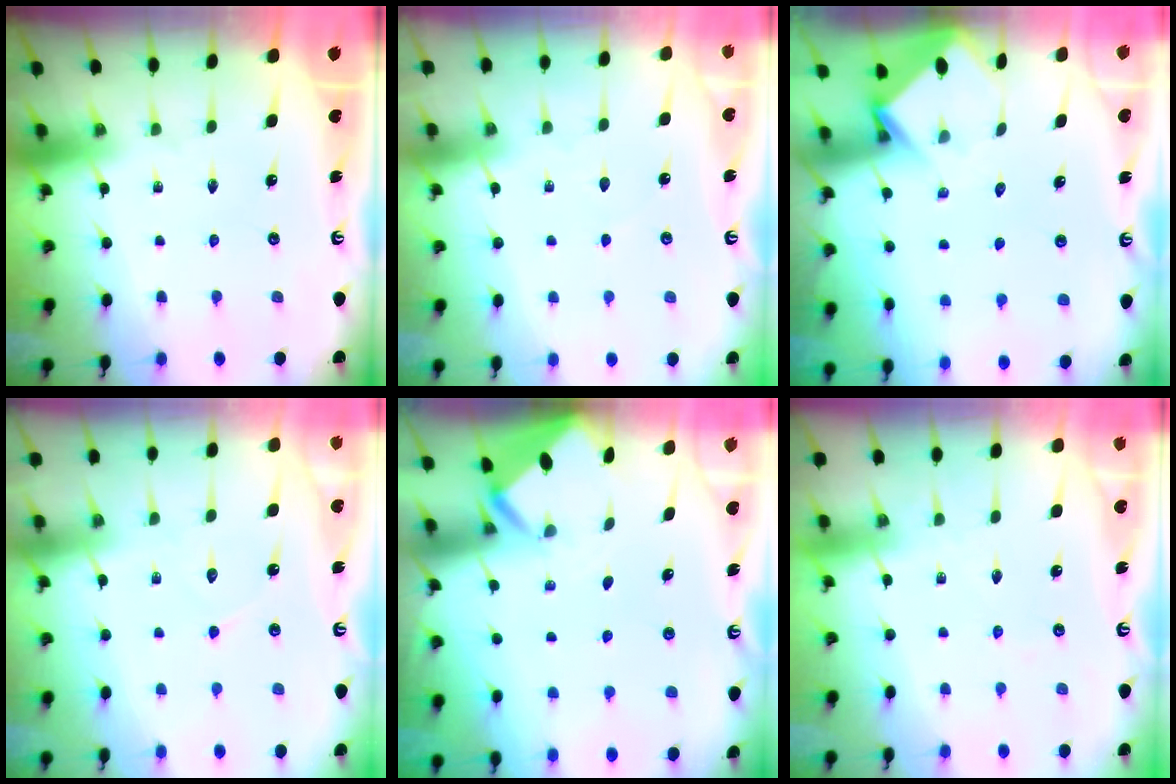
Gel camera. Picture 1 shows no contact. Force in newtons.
{"total": 2.7, "press": 2.6, "slide": 0.3}
{"total": 3.4, "press": 3.4, "slide": 0.3}
{"total": 6.7, "press": 6.7, "slide": 0.8}
{"total": 2.0, "press": 2.0, "slide": 0.2}
{"total": 3.3, "press": 3.3, "slide": 0.4}